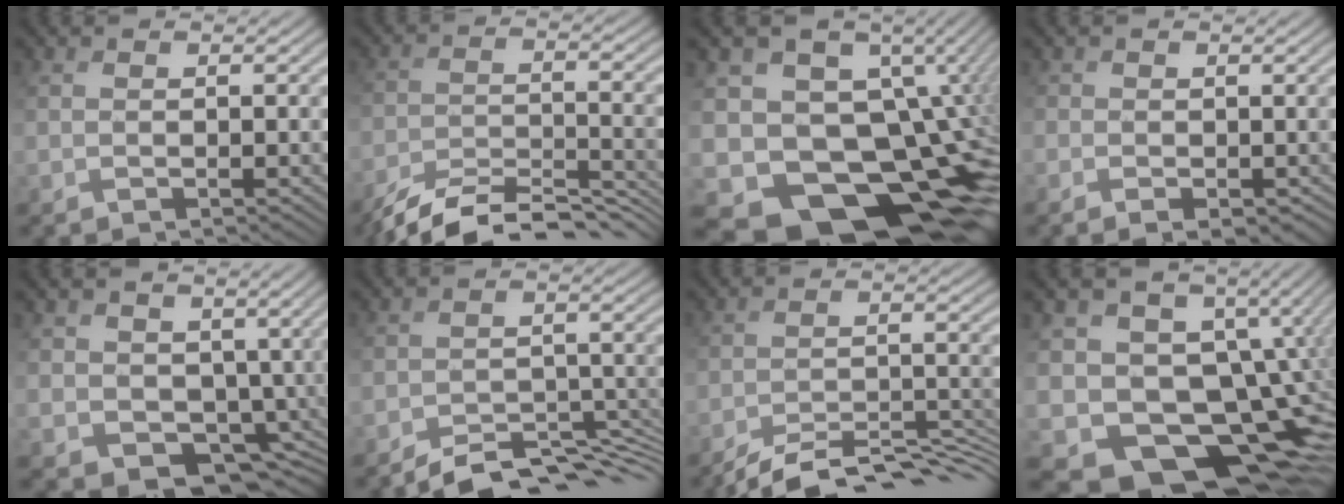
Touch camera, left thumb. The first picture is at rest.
{"total": 10.5, "force": [-9.7, 1.9, 3.5], "torque": [-0.052, -0.008, -0.159]}
{"total": 20.1, "force": [-9.0, 13.5, 11.8], "torque": [-0.186, -0.004, -0.120]}
{"total": 1.1, "force": [-0.4, 0.9, 0.6], "torque": [-0.011, -0.006, -0.007]}
{"total": 8.2, "force": [0.0, 6.9, 4.5], "torque": [-0.113, -0.030, 0.002]}
{"total": 6.6, "force": [-6.2, 1.7, 1.5], "torque": [-0.009, -0.012, -0.107]}
{"total": 8.2, "force": [-7.7, 1.3, 2.6], "torque": [-0.037, -0.006, -0.128]}
{"total": 17.0, "force": [-6.0, 12.4, 10.0], "torque": [-0.173, -0.028, -0.075]}